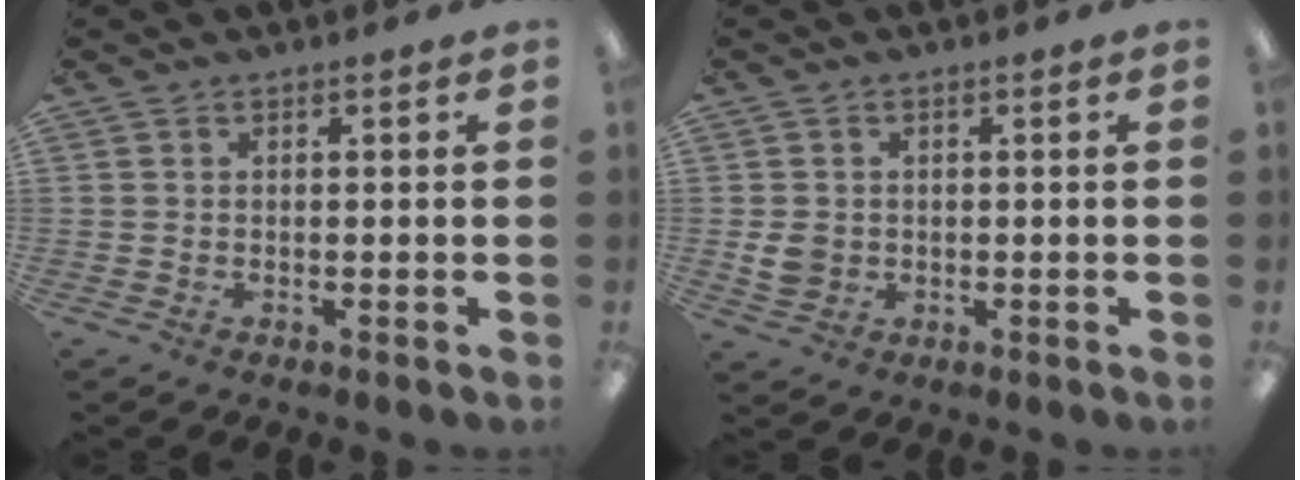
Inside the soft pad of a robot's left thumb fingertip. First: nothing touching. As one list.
[{"total": 4.1, "force": [0.0, 3.6, 1.9], "torque": [-0.025, -0.002, -0.001]}]